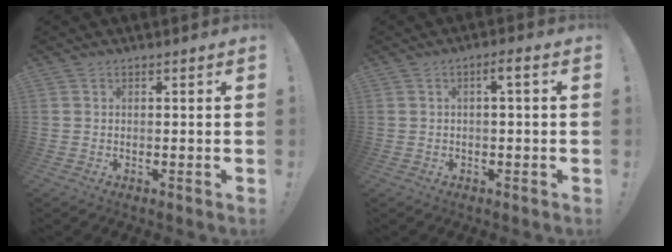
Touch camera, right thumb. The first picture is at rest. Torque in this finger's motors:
{"motor_torque": [0.11, -0.03, 0.03, 0.09, 0.05]}